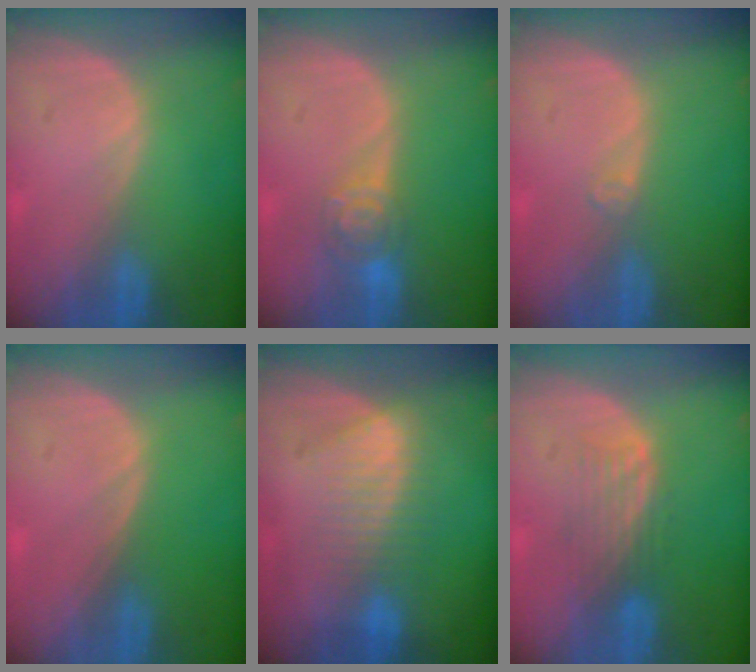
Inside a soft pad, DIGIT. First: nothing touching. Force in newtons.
{"total": 4.6, "press": 4.3, "slide": 1.7}
{"total": 1.1, "press": 0.8, "slide": 0.7}
{"total": 0.0}
{"total": 6.8, "press": 6.8, "slide": 0.0}
{"total": 4.3, "press": 3.7, "slide": 2.2}